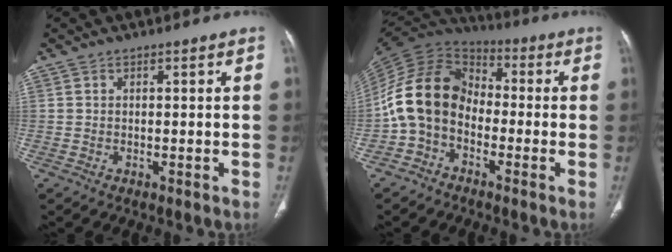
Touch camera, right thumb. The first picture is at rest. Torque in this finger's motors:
{"motor_torque": [1.89, 3.11, 1.72, -1.05, 0.20]}